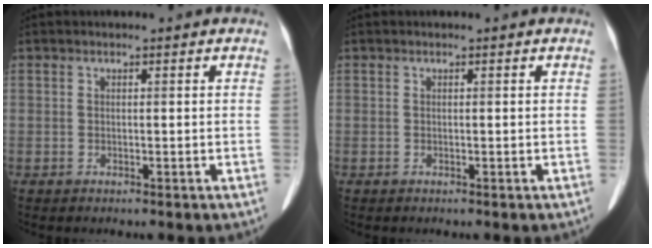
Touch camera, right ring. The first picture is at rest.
{"total": 0.0}